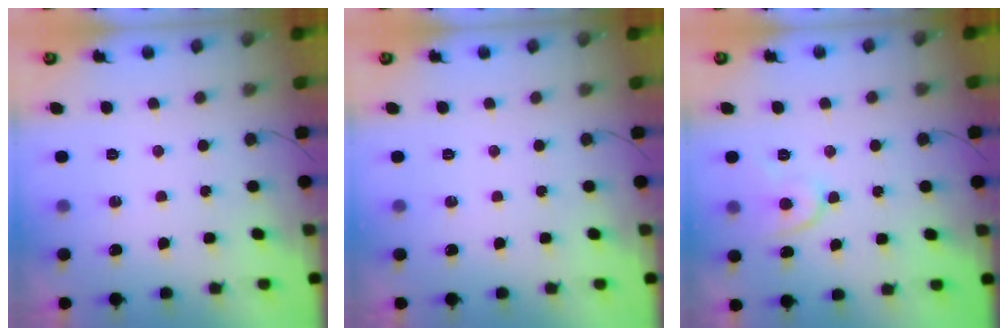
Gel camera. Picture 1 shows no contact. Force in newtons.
{"total": 0.0}
{"total": 8.0, "press": 7.9, "slide": 0.9}